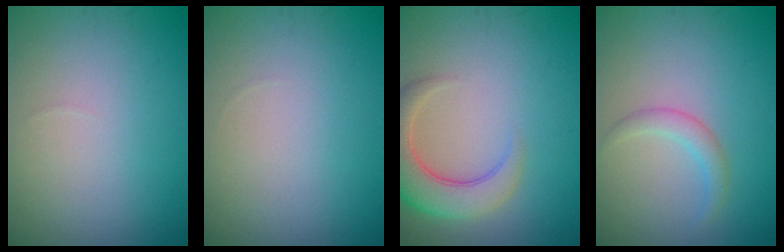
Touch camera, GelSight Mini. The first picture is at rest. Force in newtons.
{"total": 0.0}
{"total": 5.4, "press": 5.4, "slide": 0.6}
{"total": 1.7, "press": 1.7, "slide": 0.1}